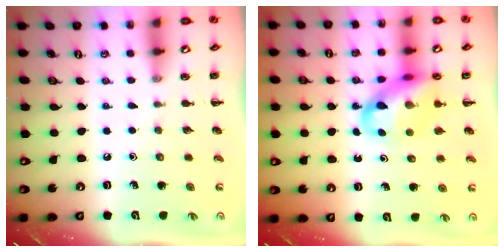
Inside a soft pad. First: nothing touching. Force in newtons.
{"total": 14.0, "press": 13.5, "slide": 3.5}